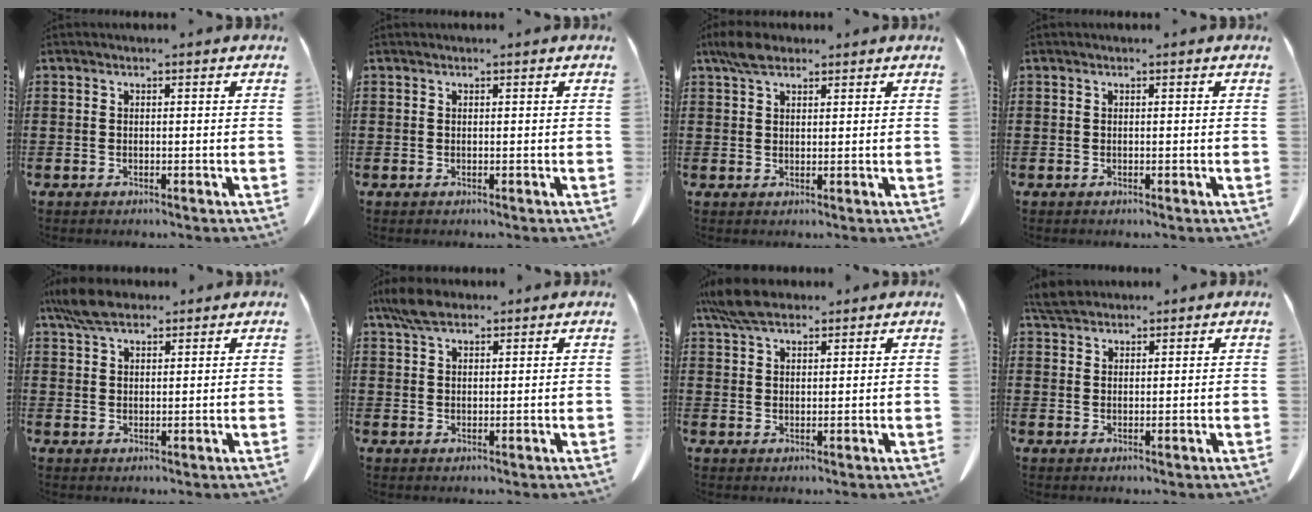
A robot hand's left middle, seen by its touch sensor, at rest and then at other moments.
{"total": 0.0}
{"total": 3.8, "force": [2.8, 1.6, 2.1], "torque": [-0.050, 0.006, 0.053]}
{"total": 0.0}
{"total": 5.8, "force": [4.5, 2.1, 3.0], "torque": [-0.071, -0.001, 0.087]}
{"total": 4.8, "force": [3.5, 1.9, 2.6], "torque": [-0.062, 0.002, 0.068]}
{"total": 6.3, "force": [5.1, 2.0, 3.2], "torque": [-0.077, -0.003, 0.097]}
{"total": 3.7, "force": [3.3, 0.9, 1.3], "torque": [-0.034, -0.001, 0.065]}